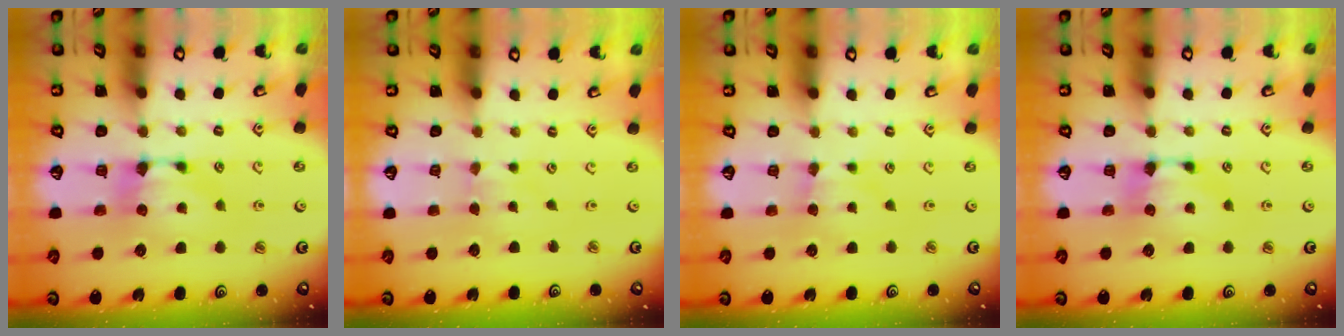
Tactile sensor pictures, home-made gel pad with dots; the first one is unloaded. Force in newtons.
{"total": 2.3, "press": 2.3, "slide": 0.1}
{"total": 1.8, "press": 1.8, "slide": 0.4}
{"total": 0.0}